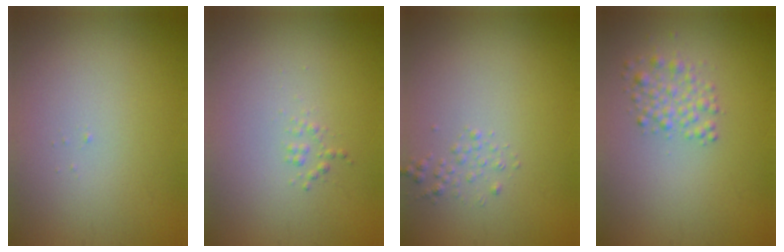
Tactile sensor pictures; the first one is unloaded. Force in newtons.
{"total": 0.7, "press": 0.7, "slide": 0.0}
{"total": 0.9, "press": 0.9, "slide": 0.1}
{"total": 2.2, "press": 2.2, "slide": 0.1}